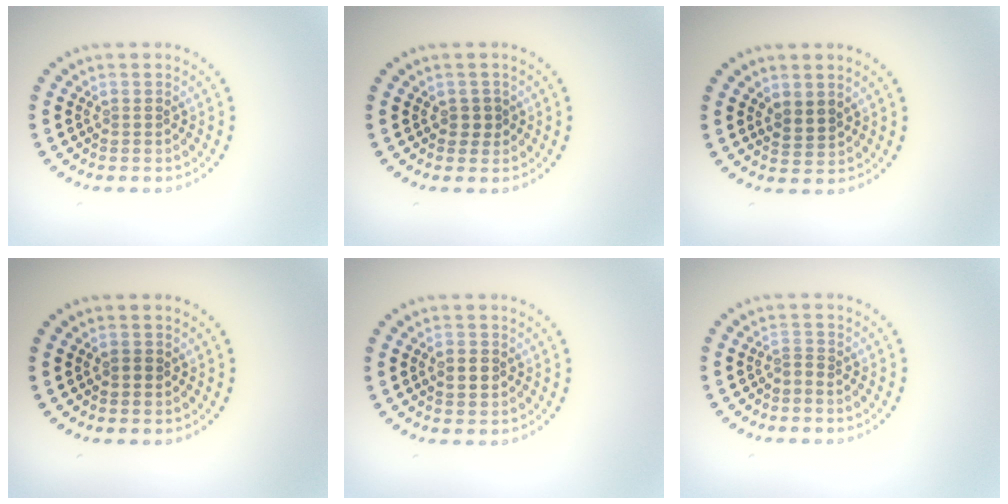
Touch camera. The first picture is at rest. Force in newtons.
{"total": 1.2, "press": 1.2, "slide": 0.4}
{"total": 1.6, "press": 1.4, "slide": 0.8}
{"total": 0.7, "press": 0.7, "slide": 0.1}
{"total": 1.6, "press": 1.6, "slide": 0.0}
{"total": 0.6, "press": 0.1, "slide": 0.6}